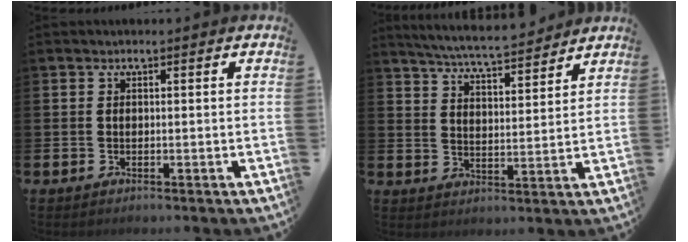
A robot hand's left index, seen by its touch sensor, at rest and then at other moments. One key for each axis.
{"total": 6.2, "fx": 6.0, "fy": 0.1, "fz": 1.4, "tx": -0.048, "ty": -0.037, "tz": 0.106}